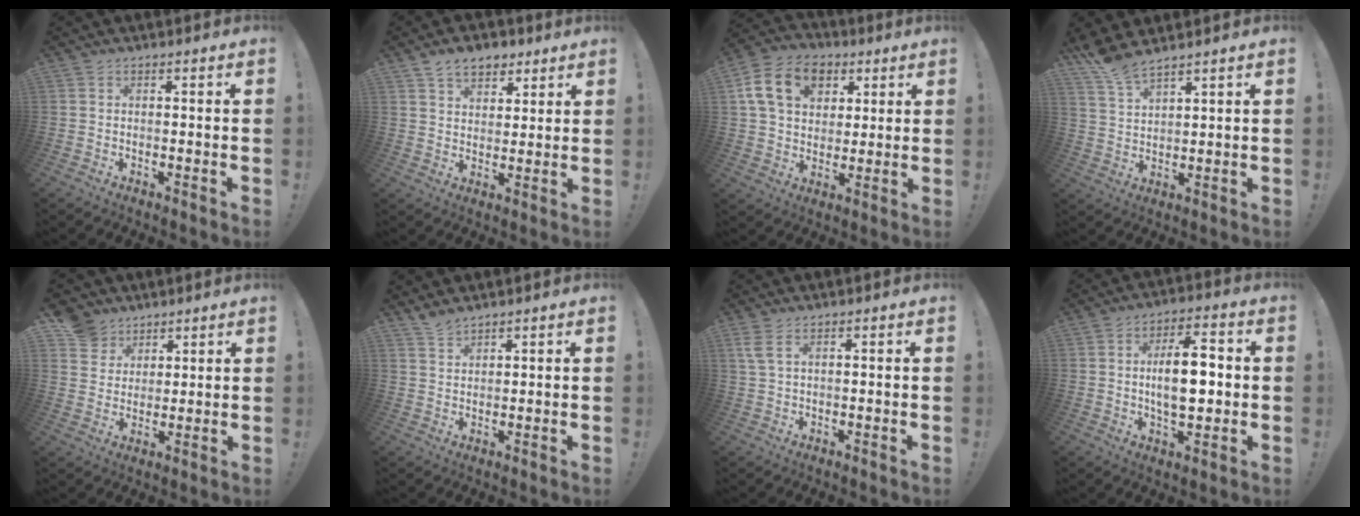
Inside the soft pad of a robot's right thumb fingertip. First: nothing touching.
{"total": 8.1, "force": [5.3, 5.3, 3.1], "torque": [-0.046, -0.019, 0.100]}
{"total": 16.2, "force": [6.2, 11.9, 9.0], "torque": [-0.138, -0.013, 0.121]}
{"total": 6.8, "force": [6.1, 0.8, 2.9], "torque": [-0.070, -0.033, 0.115]}
{"total": 8.0, "force": [5.3, 6.0, 0.9], "torque": [-0.019, -0.039, 0.106]}
{"total": 3.3, "force": [3.0, 0.7, 1.3], "torque": [-0.026, -0.019, 0.056]}
{"total": 2.7, "force": [1.3, 0.7, 2.2], "torque": [-0.053, 0.002, 0.027]}
{"total": 12.6, "force": [0.1, 6.1, 11.0], "torque": [-0.185, 0.005, -0.004]}